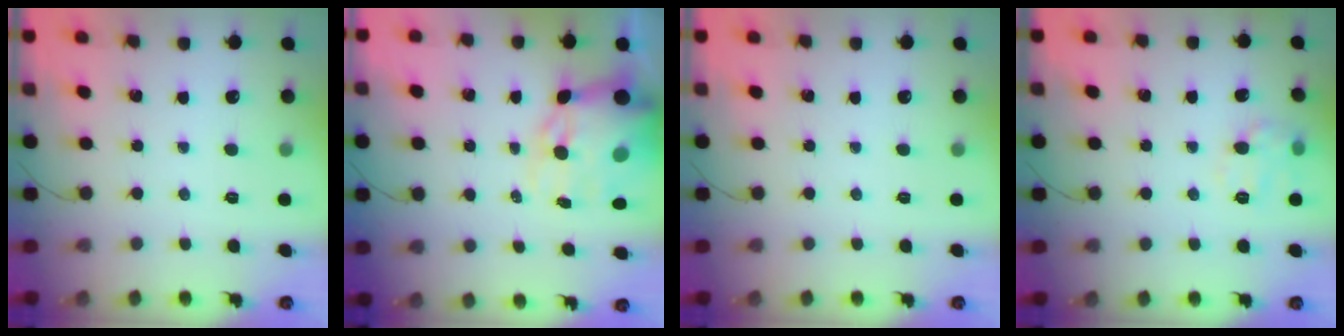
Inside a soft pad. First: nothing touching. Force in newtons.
{"total": 16.2, "press": 15.6, "slide": 4.2}
{"total": 0.0}
{"total": 9.1, "press": 9.1, "slide": 0.4}